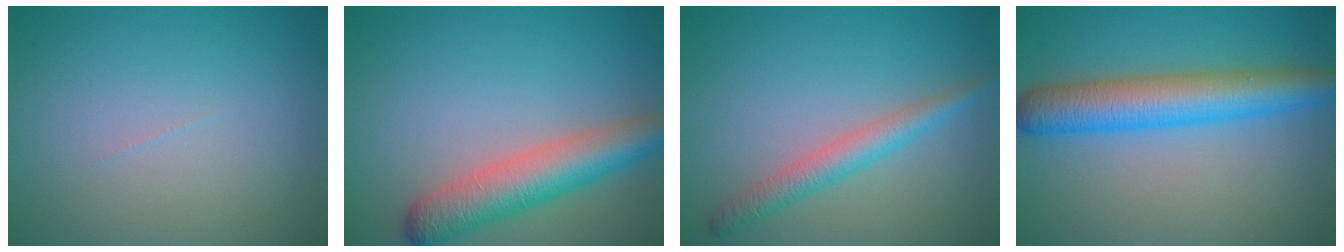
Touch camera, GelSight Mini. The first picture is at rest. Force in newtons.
{"total": 6.1, "press": 6.1, "slide": 0.3}
{"total": 3.0, "press": 3.0, "slide": 0.0}
{"total": 6.9, "press": 6.9, "slide": 0.2}